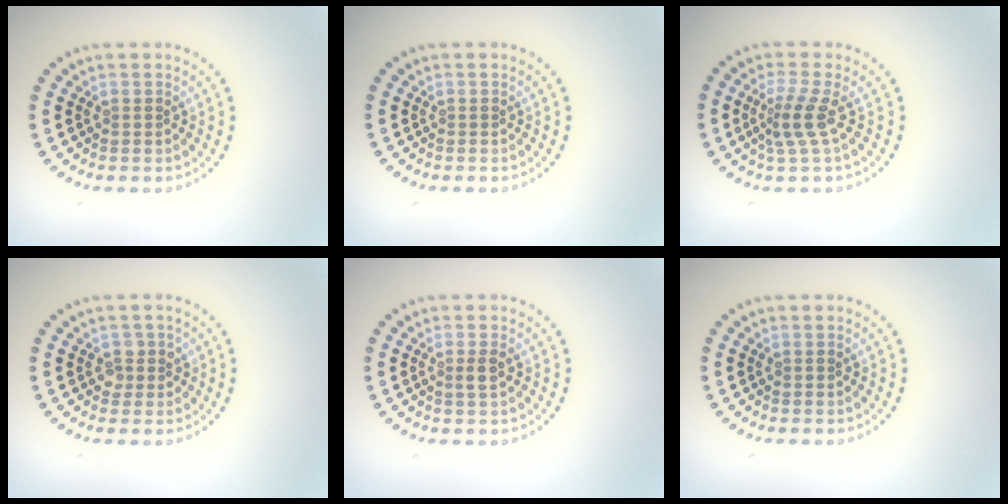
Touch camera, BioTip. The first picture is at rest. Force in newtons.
{"total": 0.0}
{"total": 2.6, "press": 1.8, "slide": 1.9}
{"total": 1.4, "press": 1.2, "slide": 0.7}
{"total": 1.2, "press": 1.1, "slide": 0.6}
{"total": 0.0}